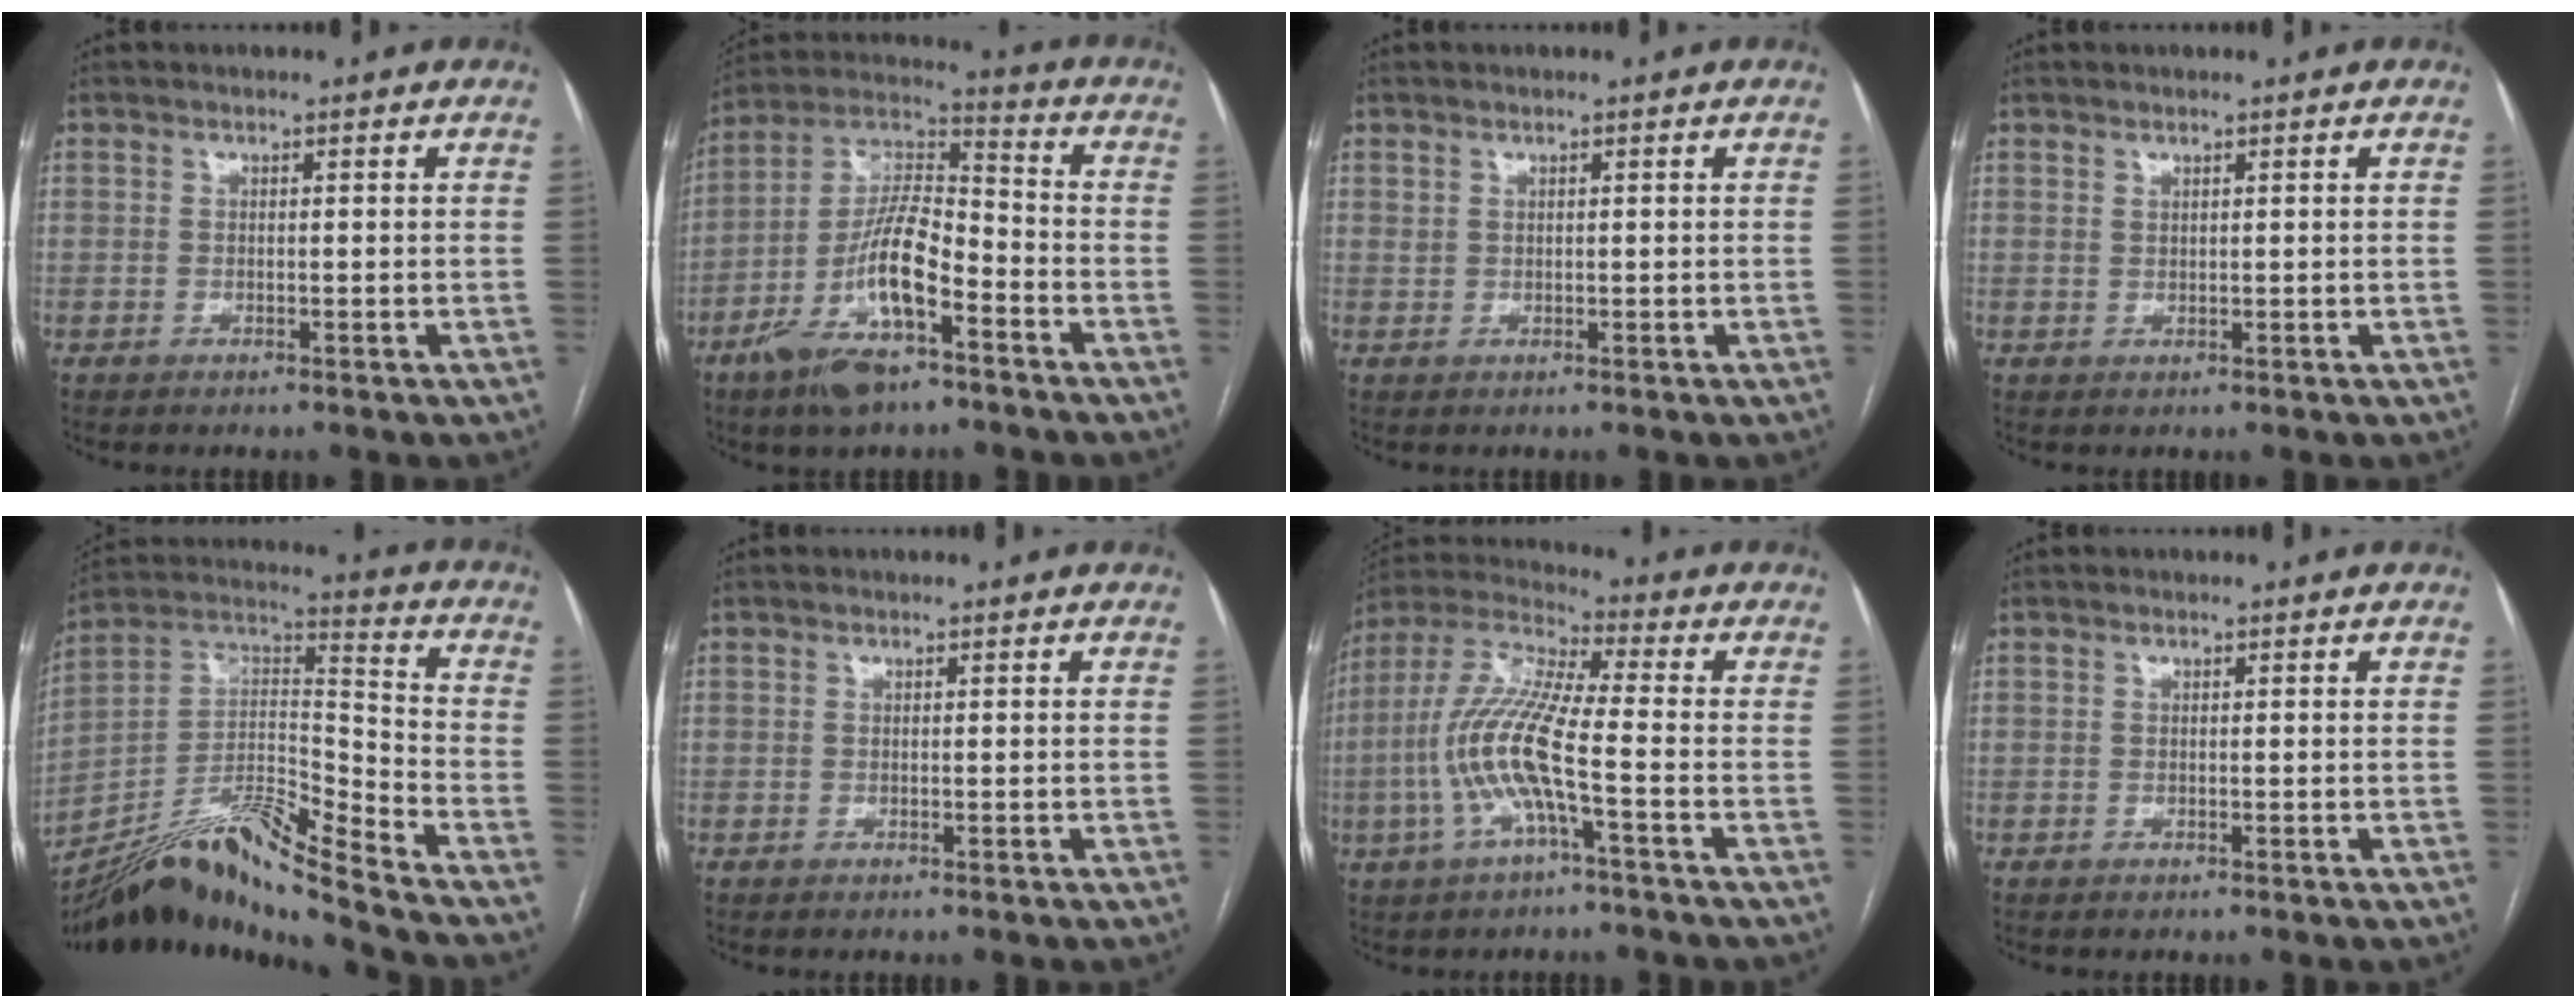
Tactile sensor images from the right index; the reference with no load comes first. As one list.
[{"total": 15.3, "force": [-7.4, 4.2, 12.6], "torque": [-0.257, 0.002, -0.131]}, {"total": 0.5, "force": [0.4, 0.3, 0.1], "torque": [0.000, 0.004, 0.009]}, {"total": 0.6, "force": [0.5, 0.1, 0.2], "torque": [-0.006, -0.007, 0.011]}, {"total": 16.6, "force": [-14.7, -1.7, 7.7], "torque": [-0.145, 0.034, -0.262]}, {"total": 0.0}, {"total": 12.1, "force": [-3.0, 1.4, 11.6], "torque": [-0.257, 0.011, -0.067]}, {"total": 0.0}]